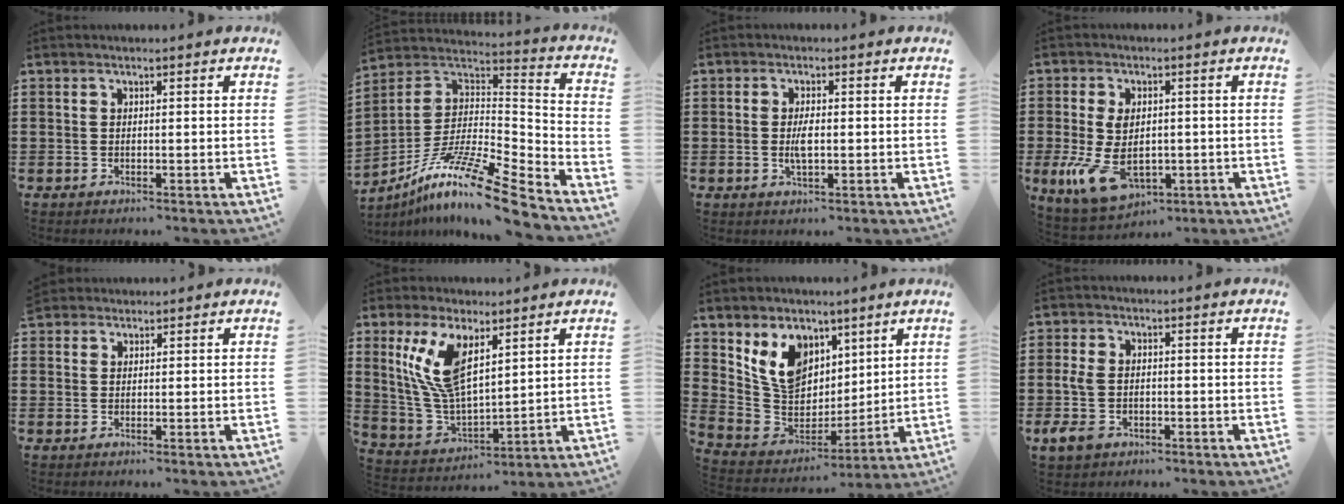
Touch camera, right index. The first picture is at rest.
{"total": 13.7, "force": [-9.9, 1.2, 9.5], "torque": [-0.176, 0.012, -0.187]}
{"total": 3.2, "force": [-0.3, 1.1, 3.0], "torque": [-0.069, -0.006, -0.010]}
{"total": 9.5, "force": [-1.4, 5.7, 7.5], "torque": [-0.178, -0.005, -0.025]}
{"total": 1.7, "force": [1.5, 0.7, -0.2], "torque": [0.000, 0.003, 0.032]}
{"total": 10.7, "force": [4.7, 4.6, 8.4], "torque": [-0.200, -0.014, 0.081]}
{"total": 10.1, "force": [5.4, 7.9, 3.3], "torque": [-0.102, -0.020, 0.112]}
{"total": 4.5, "force": [-1.2, 2.9, 3.2], "torque": [-0.088, -0.004, -0.030]}